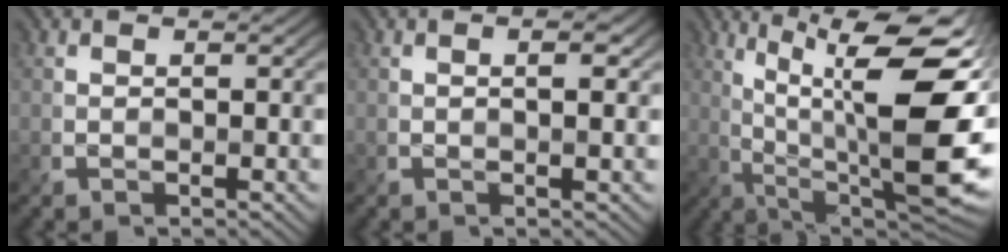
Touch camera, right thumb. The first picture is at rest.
{"total": 1.6, "force": [0.0, 0.2, 1.6], "torque": [-0.024, -0.001, -0.001]}
{"total": 16.4, "force": [2.3, 4.1, 15.6], "torque": [-0.260, 0.013, 0.048]}